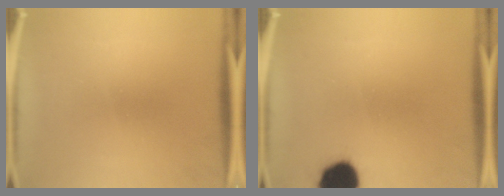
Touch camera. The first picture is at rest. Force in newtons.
{"total": 11.7}